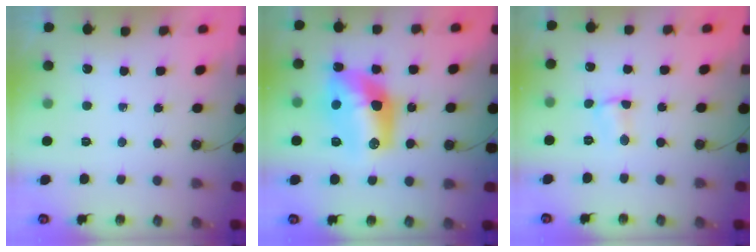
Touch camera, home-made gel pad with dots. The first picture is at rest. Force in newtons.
{"total": 15.6, "press": 15.6, "slide": 1.1}
{"total": 2.6, "press": 2.6, "slide": 0.4}